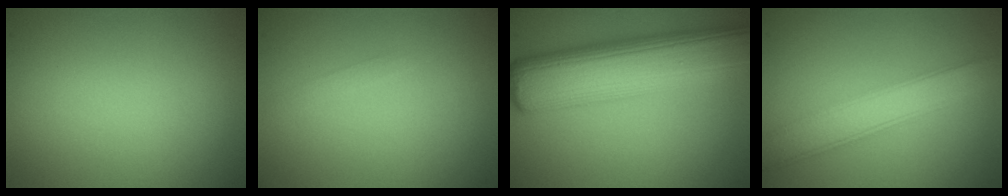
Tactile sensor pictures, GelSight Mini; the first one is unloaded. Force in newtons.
{"total": 0.5, "press": 0.5, "slide": 0.1}
{"total": 10.9, "press": 10.8, "slide": 0.3}
{"total": 4.5, "press": 4.5, "slide": 0.3}